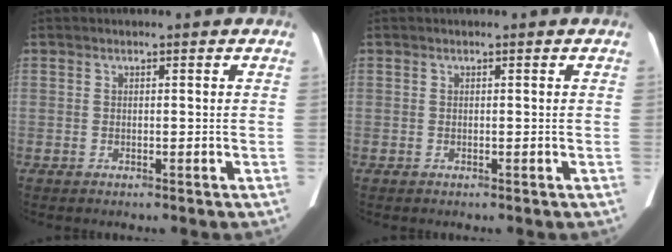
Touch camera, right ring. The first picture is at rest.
{"total": 0.0}